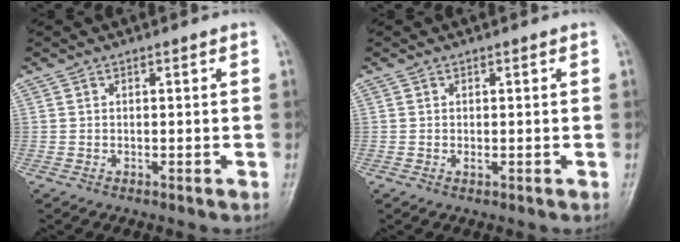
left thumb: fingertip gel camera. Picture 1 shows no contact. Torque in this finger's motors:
{"motor_torque": [-0.12, -0.11, -0.11, -0.02, 0.00]}